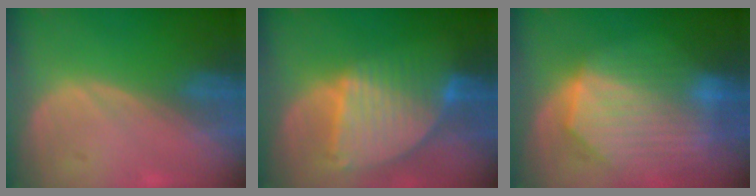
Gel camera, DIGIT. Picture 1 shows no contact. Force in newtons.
{"total": 9.2, "press": 7.8, "slide": 4.9}
{"total": 10.3, "press": 9.0, "slide": 5.1}